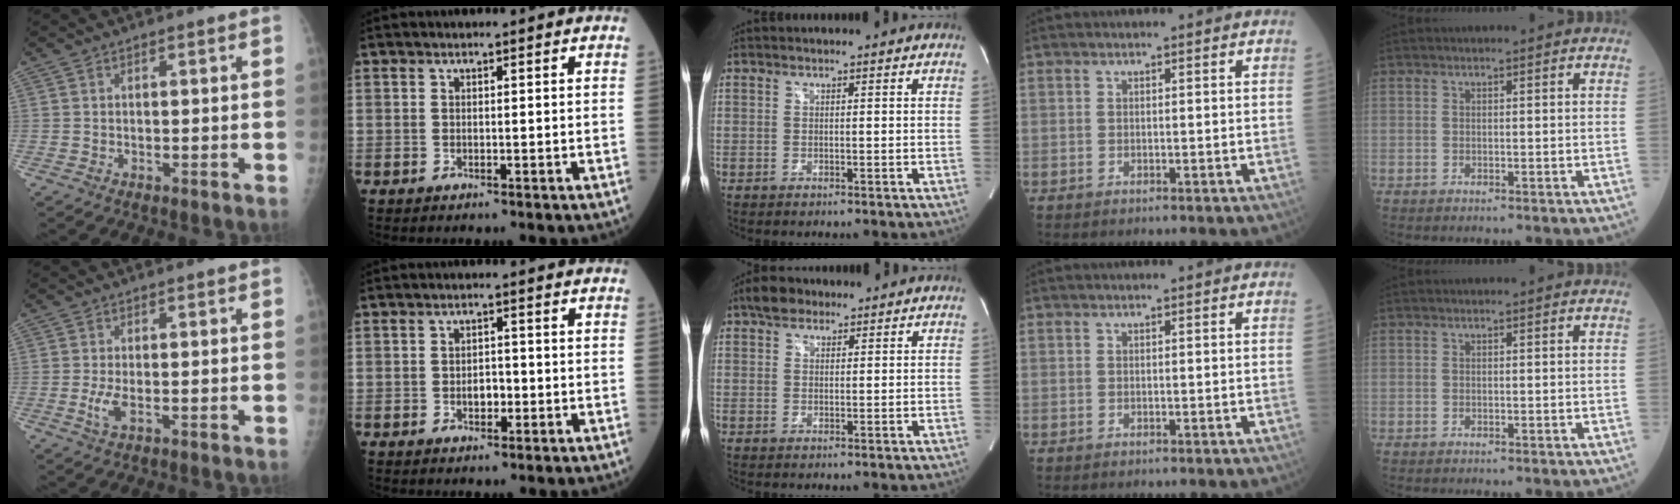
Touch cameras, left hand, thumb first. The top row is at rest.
{"thumb": {"total": 2.6, "force": [-0.1, 0.8, 2.5], "torque": [-0.058, -0.007, -0.001]}, "index": {"total": 2.3, "force": [-0.6, 1.4, 1.8], "torque": [-0.026, 0.004, -0.008]}, "middle": {"total": 3.8, "force": [2.7, 2.2, 1.5], "torque": [-0.031, 0.018, 0.047]}}